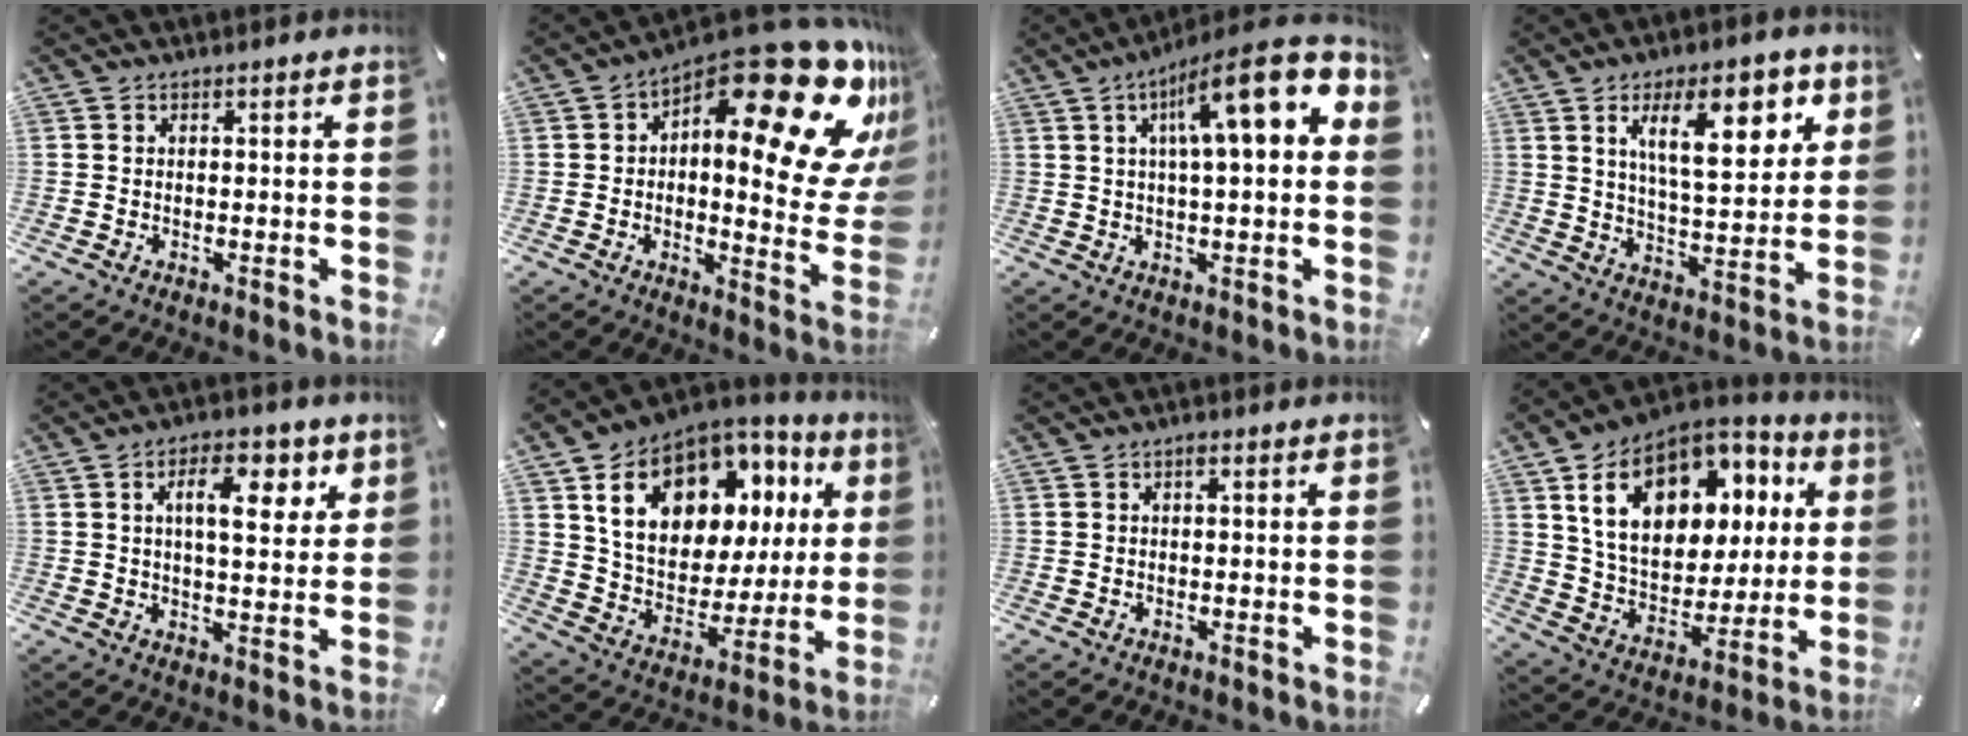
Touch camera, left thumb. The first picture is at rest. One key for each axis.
{"total": 27.2, "fx": 14.3, "fy": 10.4, "fz": 20.6, "tx": -0.257, "ty": -0.119, "tz": 0.238}
{"total": 16.0, "fx": 5.8, "fy": 3.7, "fz": 14.4, "tx": -0.222, "ty": -0.029, "tz": 0.087}
{"total": 16.2, "fx": 7.5, "fy": 6.8, "fz": 12.7, "tx": -0.194, "ty": -0.016, "tz": 0.119}
{"total": 10.6, "fx": 4.2, "fy": 4.9, "fz": 8.4, "tx": -0.126, "ty": -0.005, "tz": 0.064}
{"total": 18.1, "fx": 8.6, "fy": 12.4, "fz": 10.0, "tx": -0.172, "ty": -0.047, "tz": 0.157}
{"total": 0.9, "fx": 0.3, "fy": 0.4, "fz": 0.8, "tx": -0.015, "ty": 0.005, "tz": 0.003}
{"total": 19.5, "fx": 8.3, "fy": 13.5, "fz": 11.4, "tx": -0.206, "ty": -0.032, "tz": 0.154}